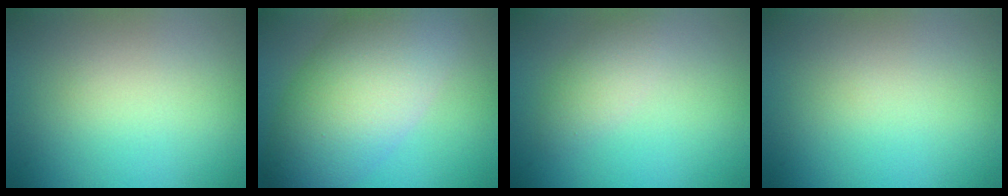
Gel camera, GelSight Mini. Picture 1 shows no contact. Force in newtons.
{"total": 9.6, "press": 9.6, "slide": 0.7}
{"total": 2.1, "press": 2.1, "slide": 0.1}
{"total": 0.0}